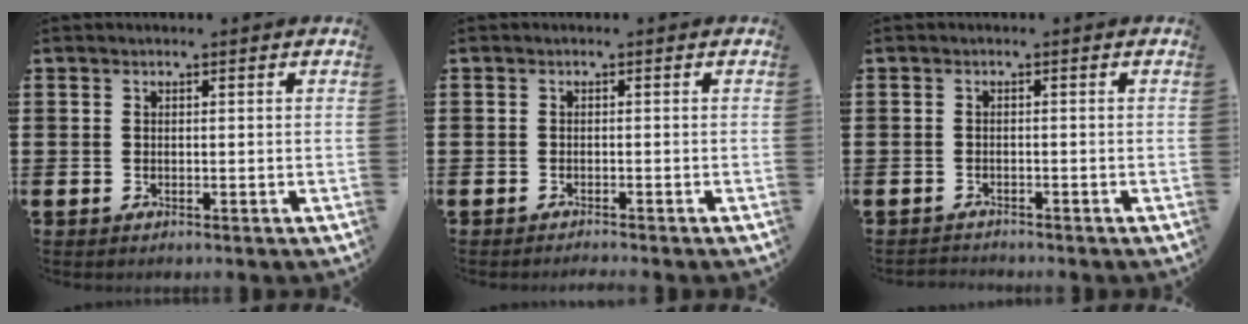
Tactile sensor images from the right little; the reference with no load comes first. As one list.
[{"total": 0.7, "force": [-0.6, -0.1, 0.1], "torque": [-0.001, -0.002, -0.014]}, {"total": 0.9, "force": [-0.9, 0.0, -0.1], "torque": [-0.002, 0.001, -0.019]}]